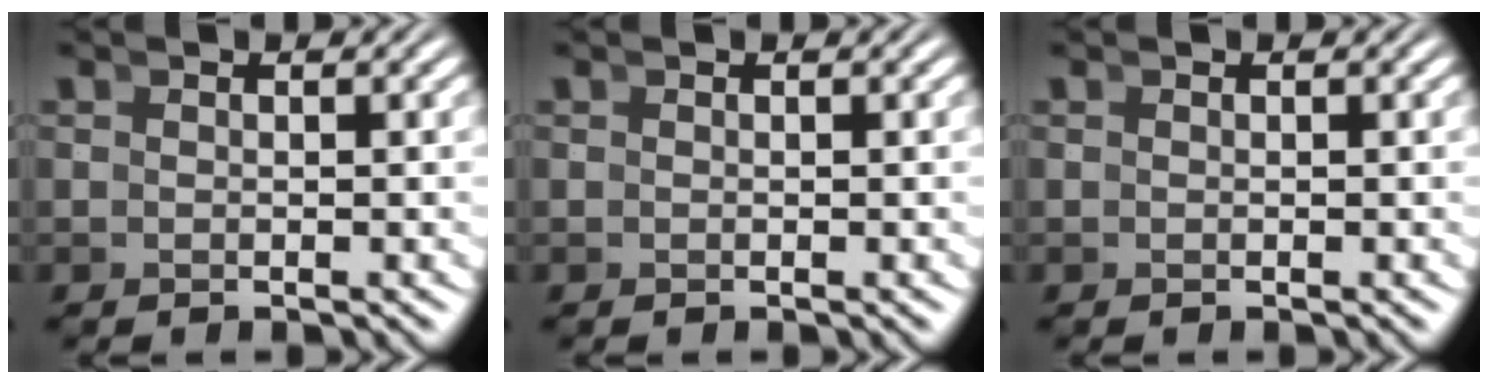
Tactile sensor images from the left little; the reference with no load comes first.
{"total": 0.0}
{"total": 0.0}